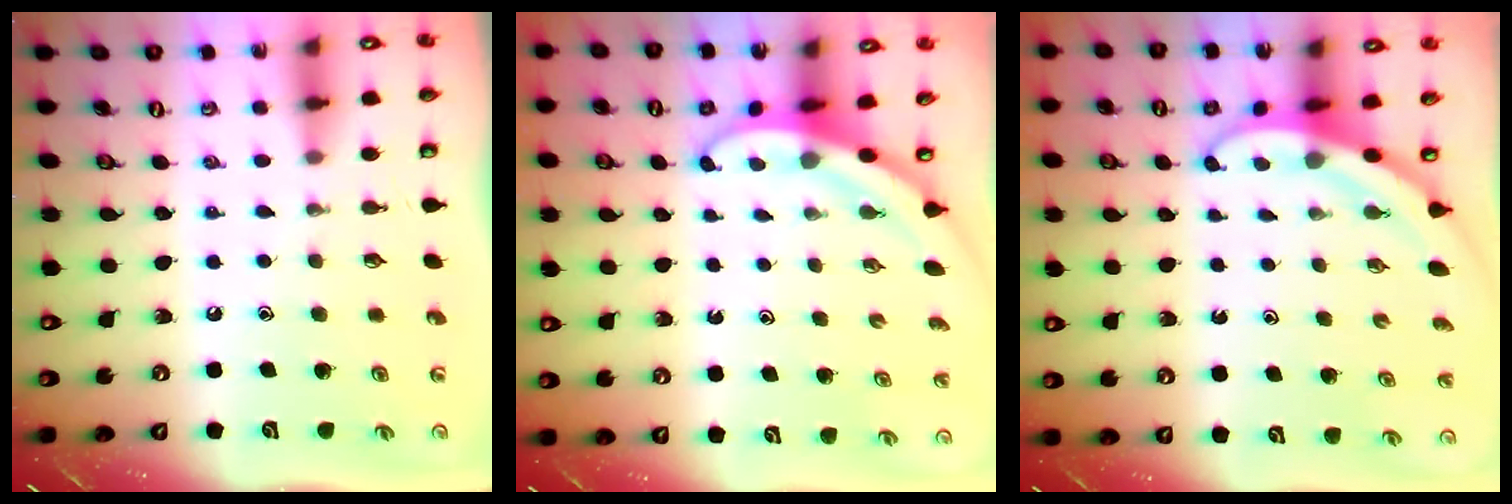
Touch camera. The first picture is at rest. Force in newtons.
{"total": 3.0, "press": 3.0, "slide": 0.1}
{"total": 3.2, "press": 3.2, "slide": 0.1}